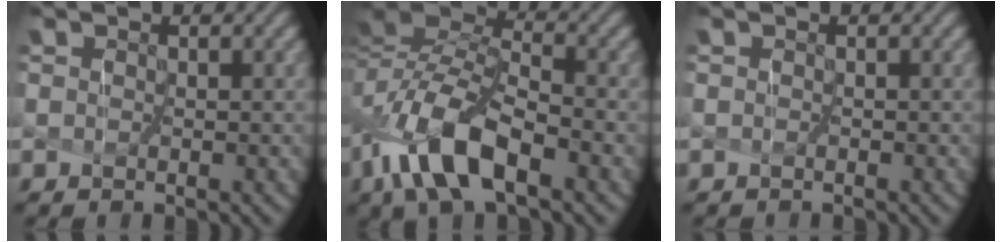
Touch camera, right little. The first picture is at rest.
{"total": 8.5, "force": [-4.3, 3.3, 6.5], "torque": [-0.137, 0.007, -0.082]}
{"total": 0.6, "force": [-0.5, -0.2, -0.3], "torque": [0.001, -0.003, -0.004]}